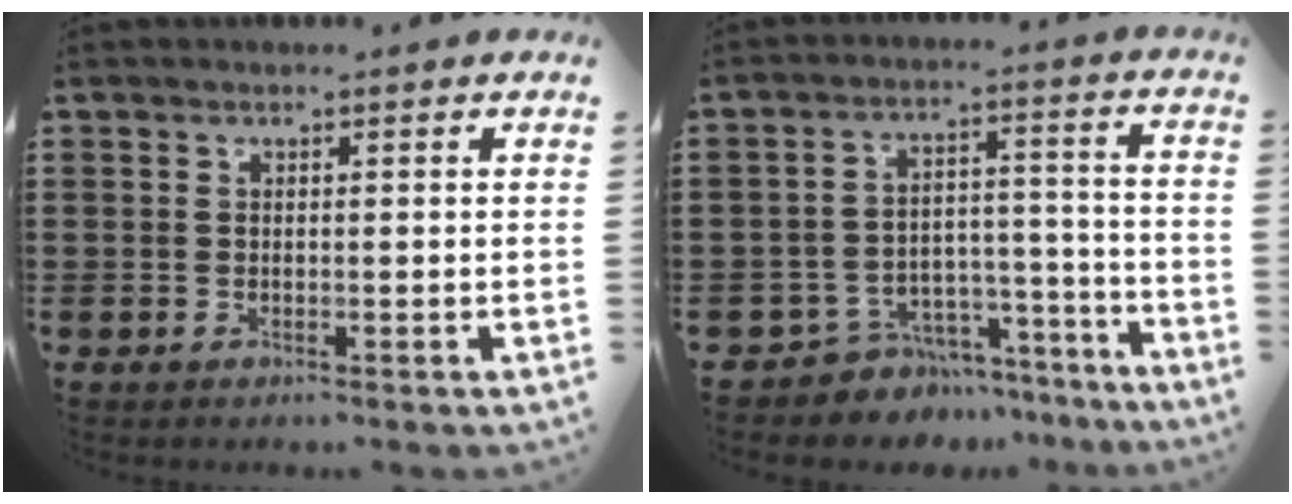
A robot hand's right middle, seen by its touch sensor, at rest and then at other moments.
{"total": 6.2, "force": [-5.8, 2.4, 0.2], "torque": [-0.006, 0.022, -0.113]}